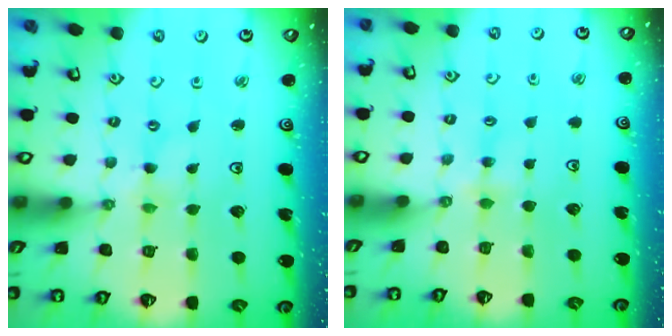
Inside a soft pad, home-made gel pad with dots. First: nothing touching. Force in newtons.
{"total": 2.8, "press": 2.8, "slide": 0.4}